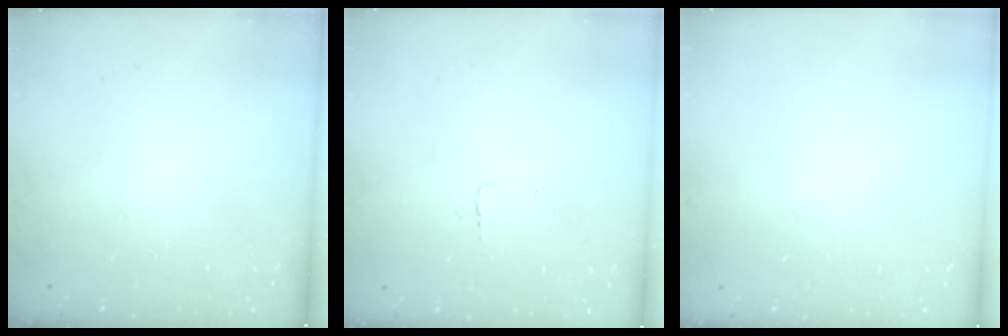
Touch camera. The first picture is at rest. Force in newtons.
{"total": 2.3, "press": 2.3, "slide": 0.1}
{"total": 0.0}